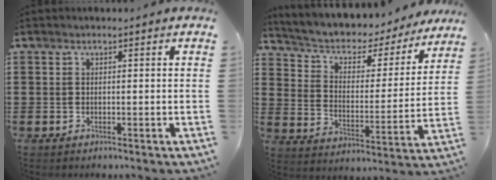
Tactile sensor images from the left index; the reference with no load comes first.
{"total": 4.3, "force": [3.0, 2.3, 2.0], "torque": [-0.058, -0.022, 0.042]}